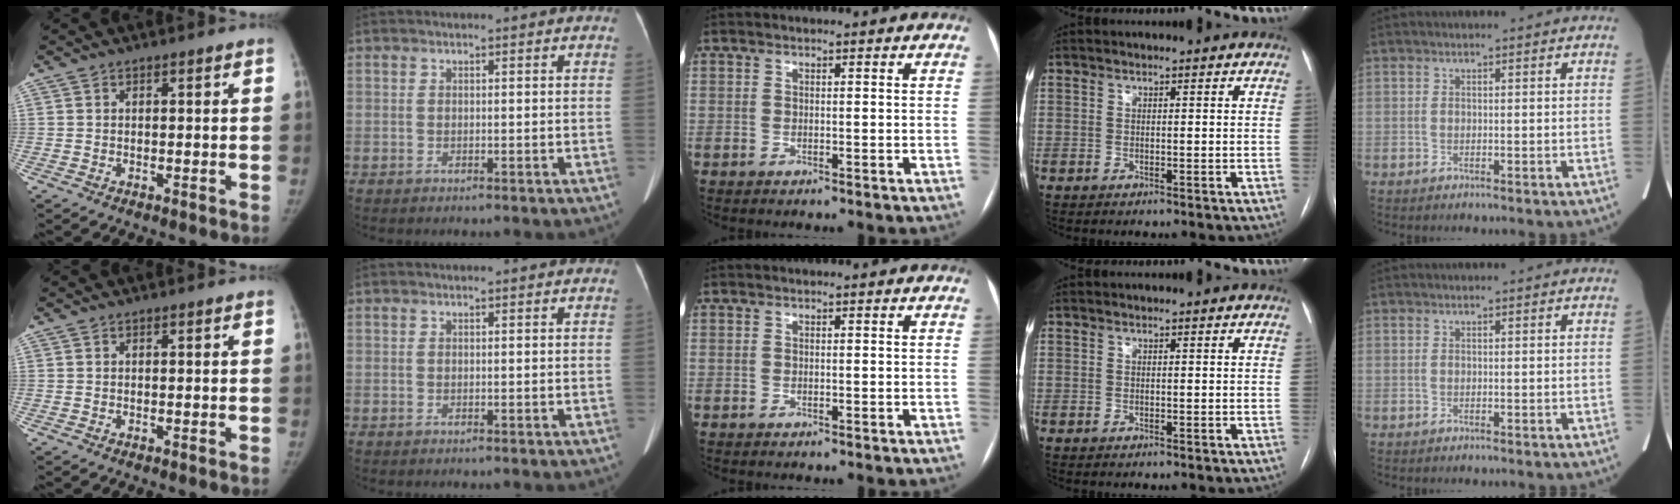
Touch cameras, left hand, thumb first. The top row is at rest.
{}